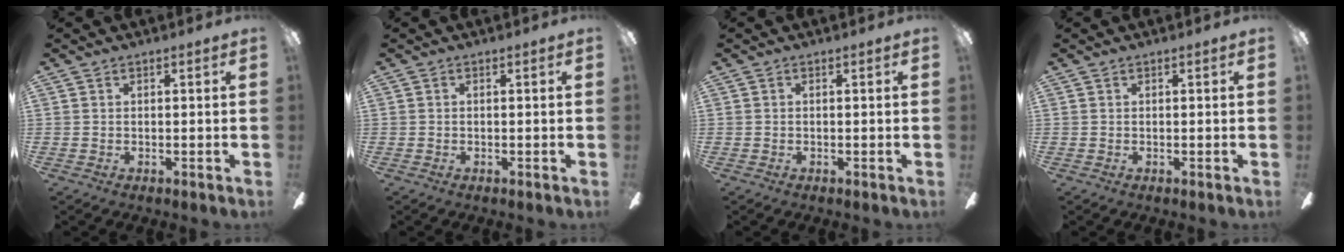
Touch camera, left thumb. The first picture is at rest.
{"total": 0.0}
{"total": 0.0}
{"total": 0.0}